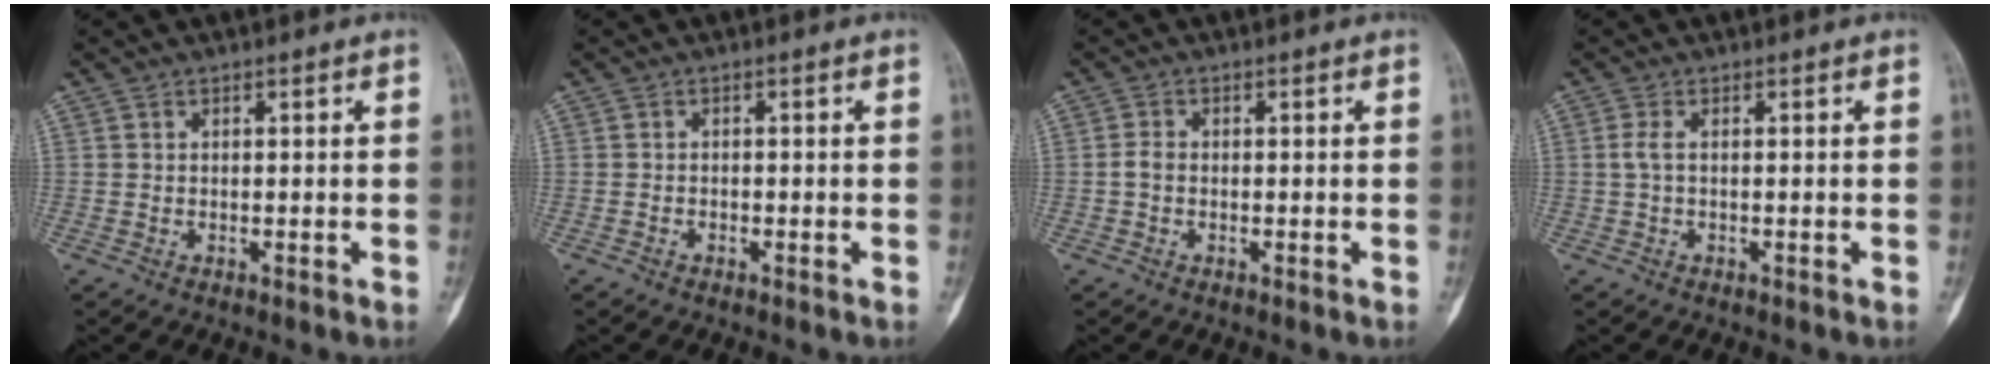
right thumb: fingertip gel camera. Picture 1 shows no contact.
{"total": 0.6, "force": [-0.4, 0.4, 0.2], "torque": [-0.002, 0.002, -0.011]}
{"total": 1.6, "force": [-0.4, 1.1, 1.1], "torque": [-0.022, 0.002, -0.012]}
{"total": 1.6, "force": [-0.1, 0.5, 1.5], "torque": [-0.040, -0.001, -0.003]}